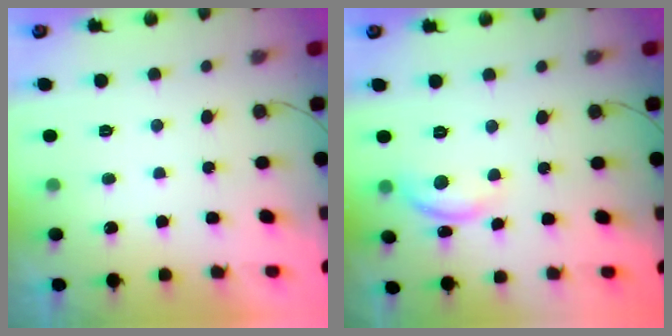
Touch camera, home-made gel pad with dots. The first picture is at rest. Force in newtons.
{"total": 9.3, "press": 9.3, "slide": 0.6}